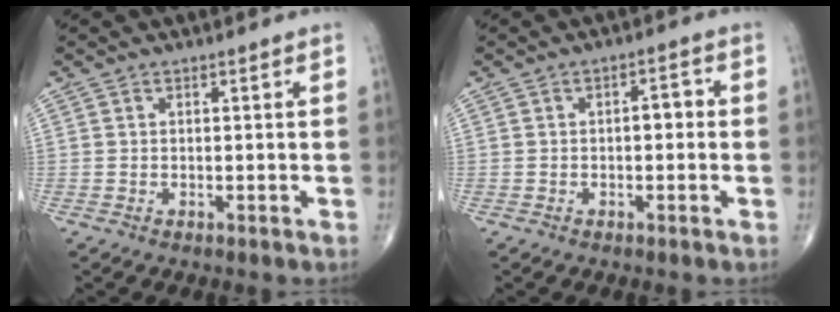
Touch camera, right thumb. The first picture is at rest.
{"total": 2.9, "force": [-0.2, 1.5, 2.5], "torque": [-0.026, 0.013, -0.007]}